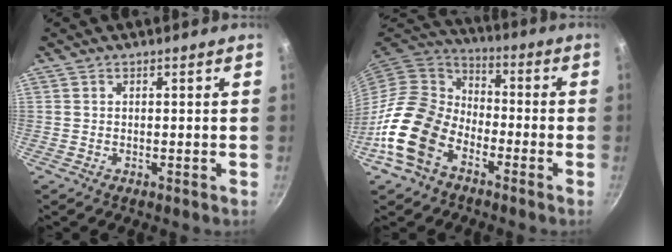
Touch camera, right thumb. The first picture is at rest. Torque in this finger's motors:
{"motor_torque": [0.26, 0.52, 1.58, -1.18, 0.41]}